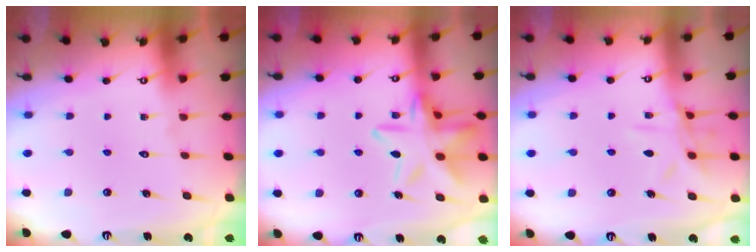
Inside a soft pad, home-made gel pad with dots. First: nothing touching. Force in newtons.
{"total": 16.0, "press": 15.9, "slide": 1.2}
{"total": 9.3, "press": 9.3, "slide": 0.7}